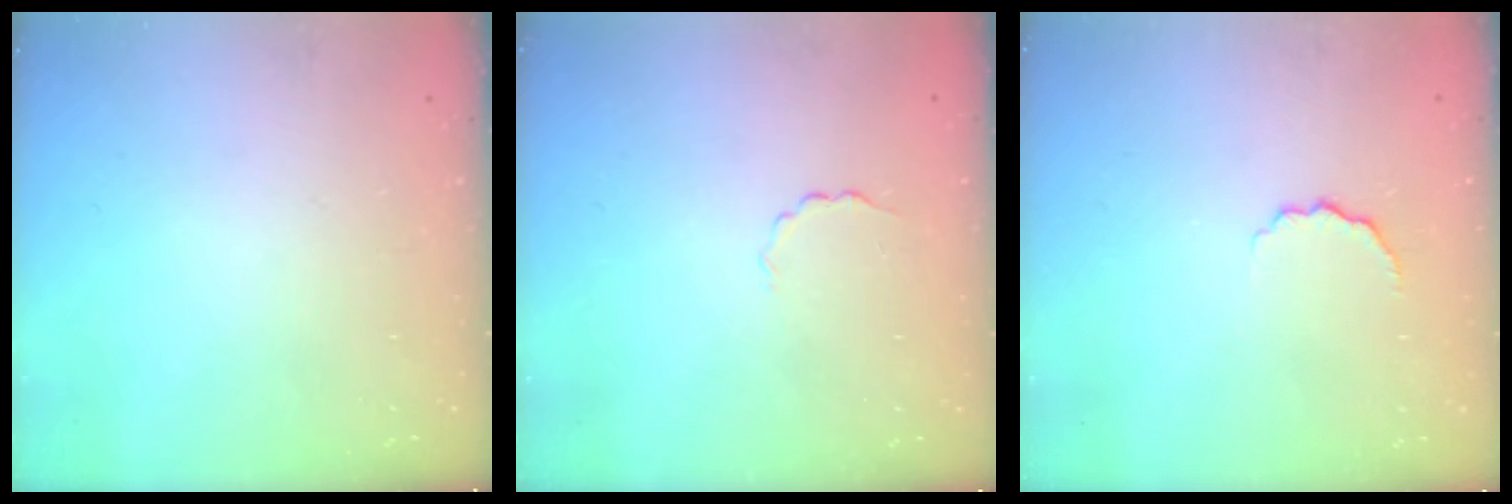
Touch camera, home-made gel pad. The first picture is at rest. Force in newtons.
{"total": 2.0, "press": 1.9, "slide": 0.6}
{"total": 4.9, "press": 4.8, "slide": 1.3}